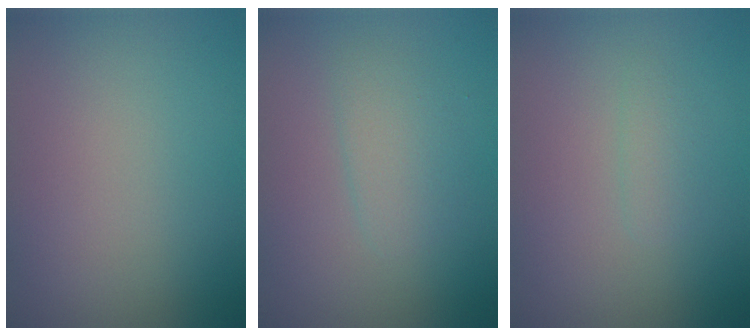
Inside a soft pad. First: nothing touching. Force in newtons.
{"total": 2.0, "press": 2.0, "slide": 0.1}
{"total": 1.0, "press": 1.0, "slide": 0.1}